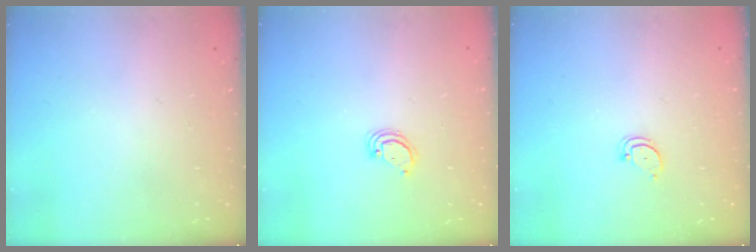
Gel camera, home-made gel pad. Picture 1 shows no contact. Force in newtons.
{"total": 2.9, "press": 2.8, "slide": 0.2}
{"total": 2.4, "press": 2.4, "slide": 0.2}